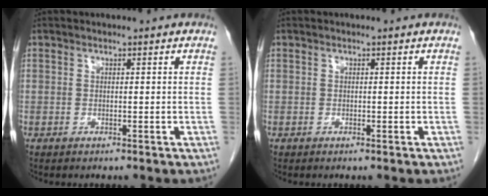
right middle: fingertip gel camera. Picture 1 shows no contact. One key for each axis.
{"total": 0.0}